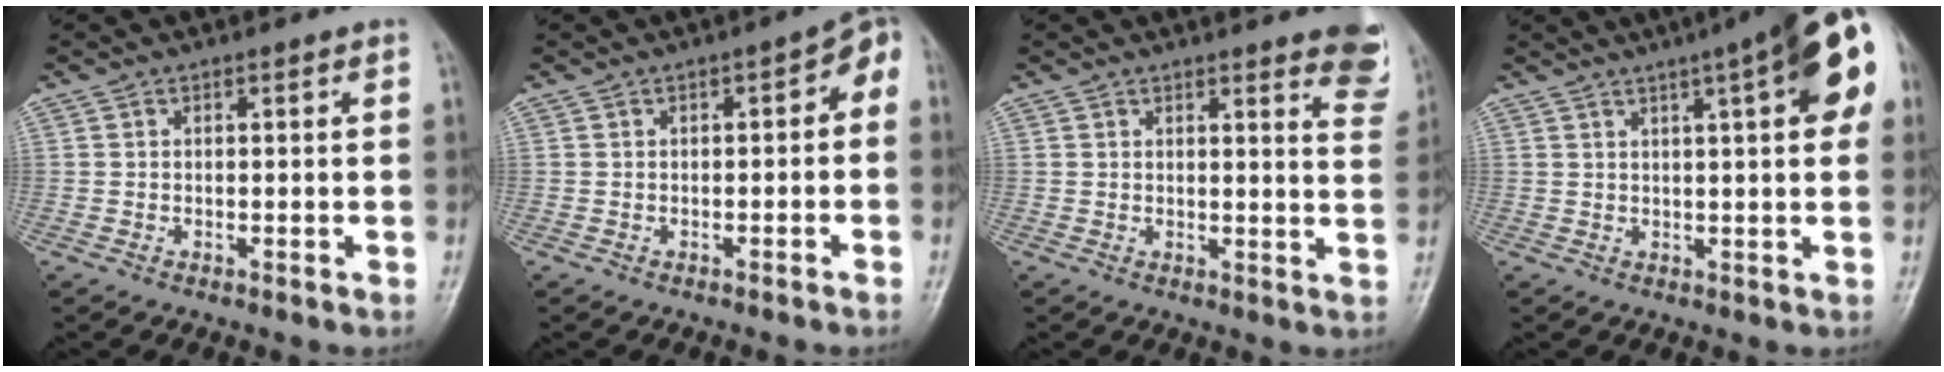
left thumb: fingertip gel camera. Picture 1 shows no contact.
{"total": 4.5, "force": [-0.7, 2.3, 3.8], "torque": [-0.026, 0.031, -0.018]}
{"total": 9.9, "force": [7.1, 2.2, 6.6], "torque": [-0.052, -0.032, 0.064]}
{"total": 16.0, "force": [6.3, 3.9, 14.2], "torque": [-0.177, 0.018, 0.076]}